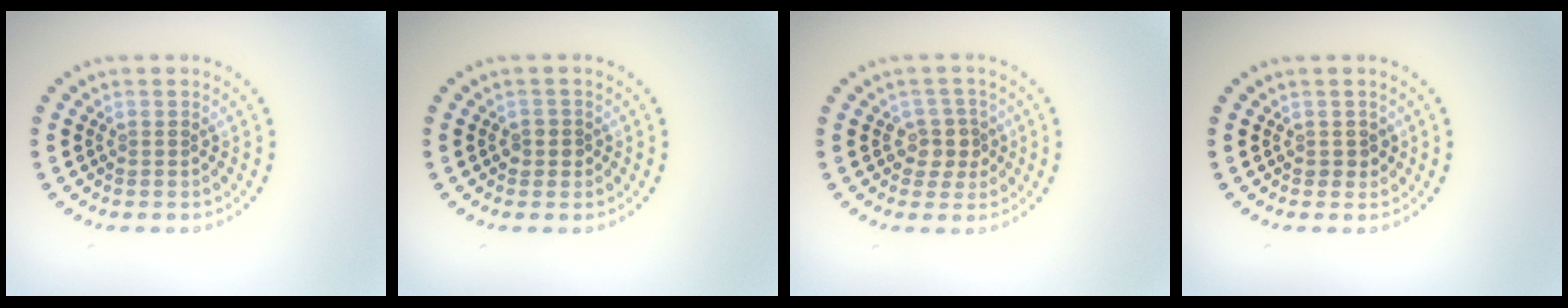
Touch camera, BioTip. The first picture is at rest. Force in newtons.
{"total": 1.1, "press": 1.0, "slide": 0.5}
{"total": 2.5, "press": 2.2, "slide": 1.1}
{"total": 0.9, "press": 0.8, "slide": 0.2}